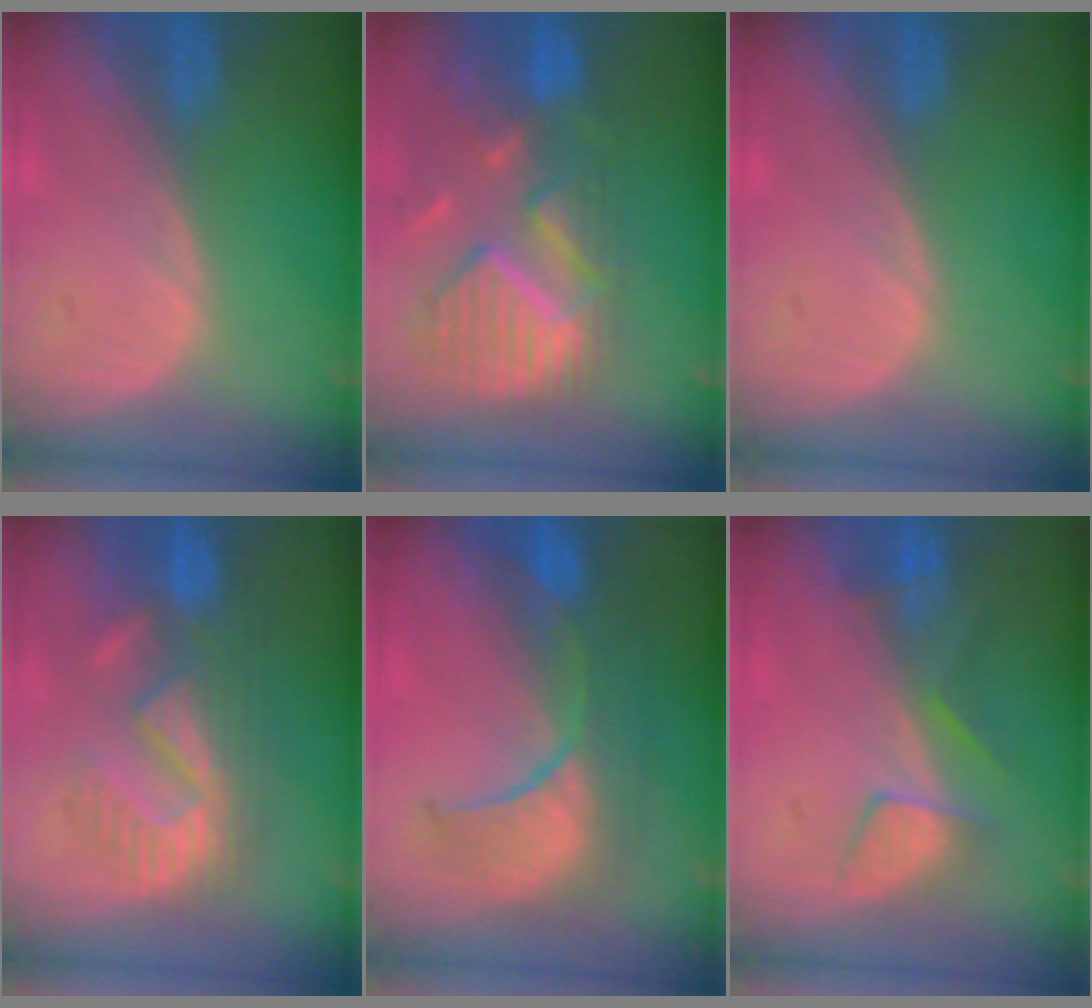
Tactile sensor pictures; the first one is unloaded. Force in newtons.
{"total": 12.0, "press": 10.4, "slide": 6.0}
{"total": 0.0}
{"total": 9.7, "press": 9.3, "slide": 3.0}
{"total": 10.2, "press": 9.1, "slide": 4.5}
{"total": 4.7, "press": 4.6, "slide": 1.2}